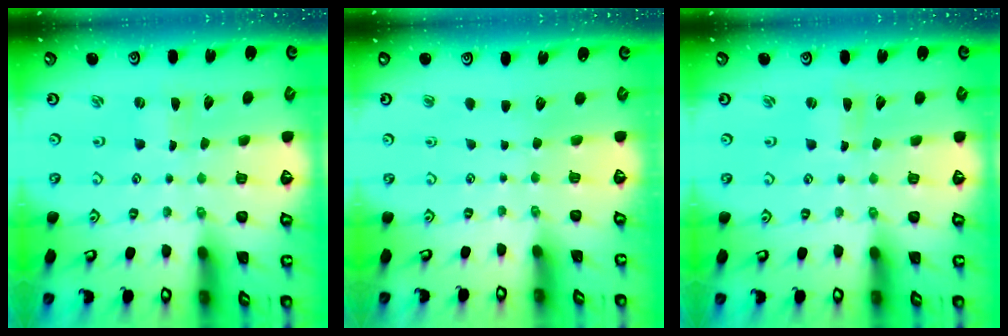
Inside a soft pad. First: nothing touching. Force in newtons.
{"total": 0.0}
{"total": 0.0}